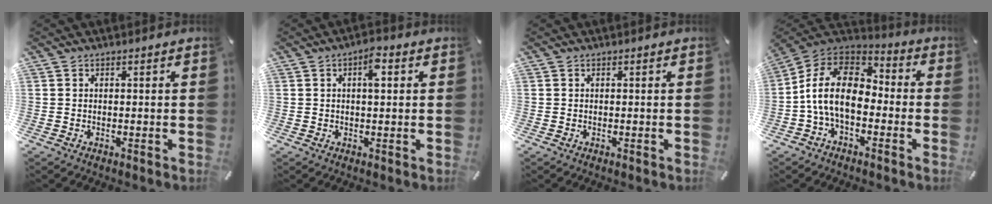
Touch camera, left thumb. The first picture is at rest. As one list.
[{"total": 4.6, "force": [1.3, 2.0, 3.9], "torque": [-0.050, -0.003, 0.013]}, {"total": 0.0}, {"total": 14.7, "force": [-3.4, 9.5, 10.7], "torque": [-0.228, 0.030, -0.067]}]